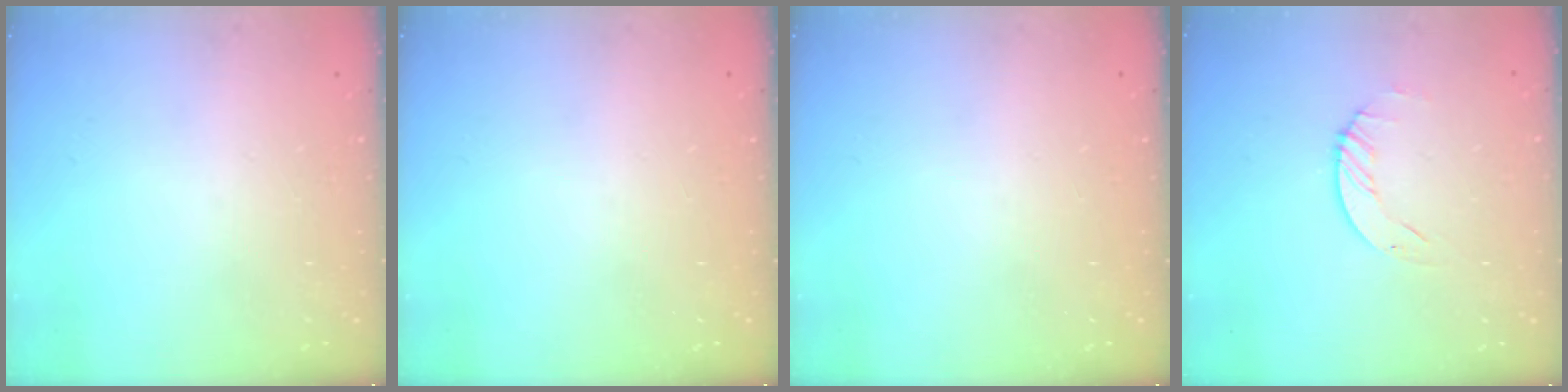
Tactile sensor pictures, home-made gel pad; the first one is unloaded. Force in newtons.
{"total": 0.0}
{"total": 0.0}
{"total": 1.9, "press": 1.9, "slide": 0.2}